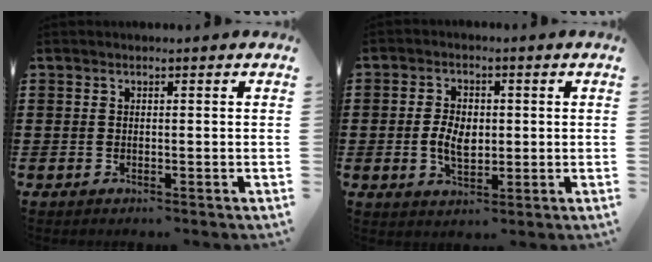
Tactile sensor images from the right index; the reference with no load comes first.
{"total": 4.7, "force": [-0.2, 2.9, 3.7], "torque": [-0.082, 0.007, -0.008]}